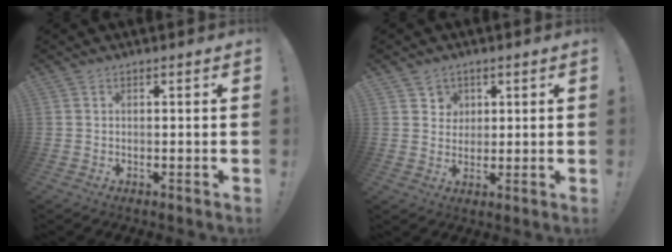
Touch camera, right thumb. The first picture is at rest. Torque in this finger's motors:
{"motor_torque": [0.03, 0.04, -0.10, 0.05, -0.06]}